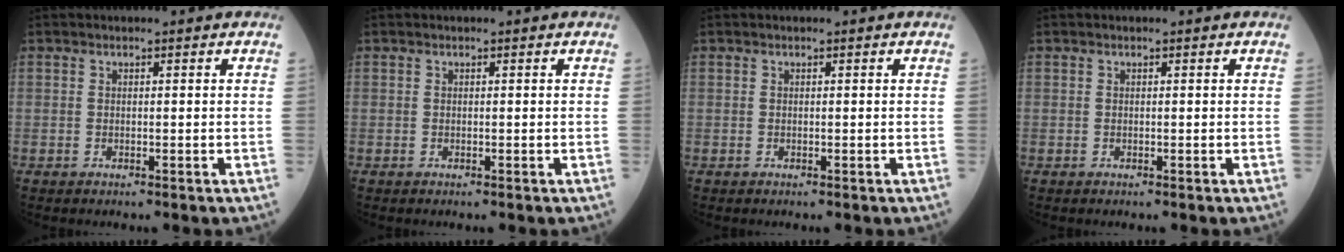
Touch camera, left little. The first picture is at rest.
{"total": 0.0}
{"total": 0.0}
{"total": 0.0}